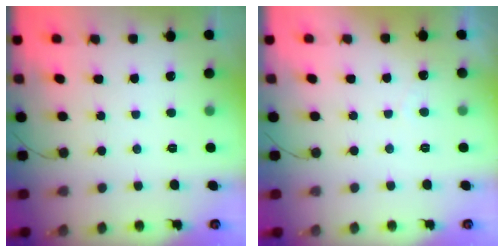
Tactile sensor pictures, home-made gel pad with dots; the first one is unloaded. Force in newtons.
{"total": 1.8, "press": 1.8, "slide": 0.1}